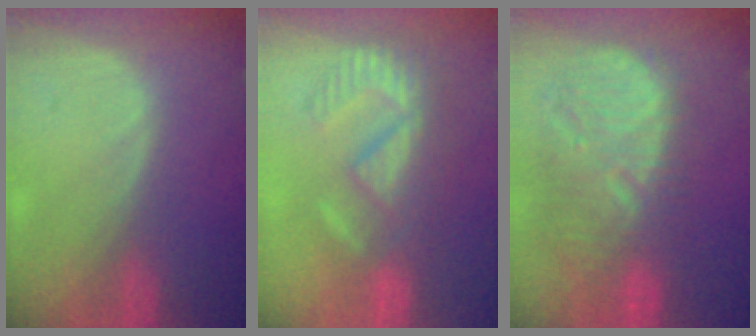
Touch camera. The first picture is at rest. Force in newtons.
{"total": 9.4, "press": 8.1, "slide": 4.6}
{"total": 12.9, "press": 11.3, "slide": 6.3}